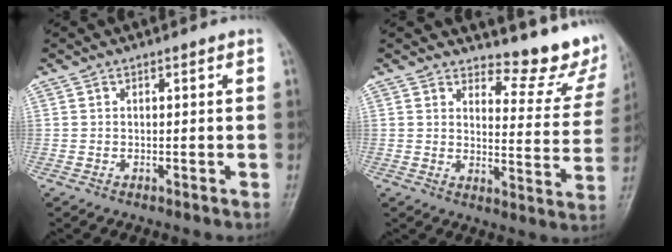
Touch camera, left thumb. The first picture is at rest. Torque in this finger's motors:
{"motor_torque": [0.06, -0.12, -0.32, -0.53, 0.02]}